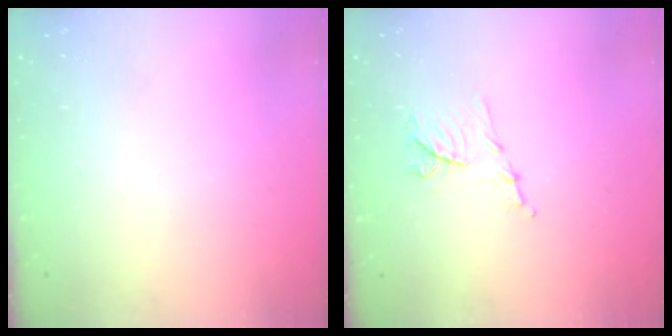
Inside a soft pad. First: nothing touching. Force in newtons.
{"total": 7.3, "press": 7.2, "slide": 0.9}